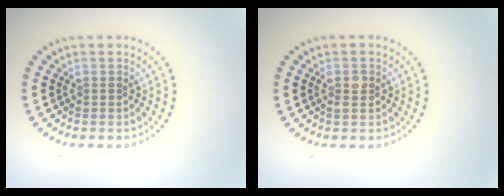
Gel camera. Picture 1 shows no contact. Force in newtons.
{"total": 1.2, "press": 1.2, "slide": 0.2}